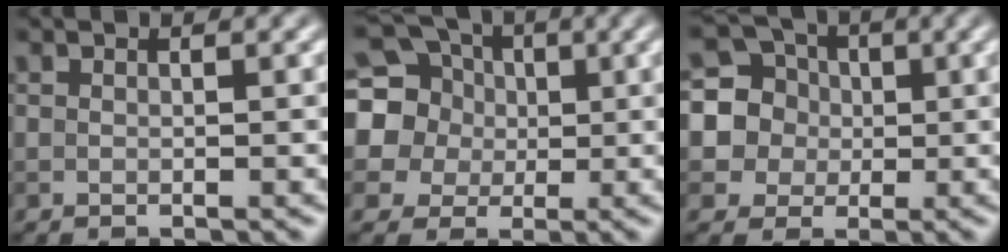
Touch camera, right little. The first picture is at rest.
{"total": 10.9, "force": [2.7, 9.7, 4.1], "torque": [-0.125, 0.040, 0.037]}
{"total": 8.8, "force": [1.9, 8.3, 2.3], "torque": [-0.074, 0.035, 0.031]}